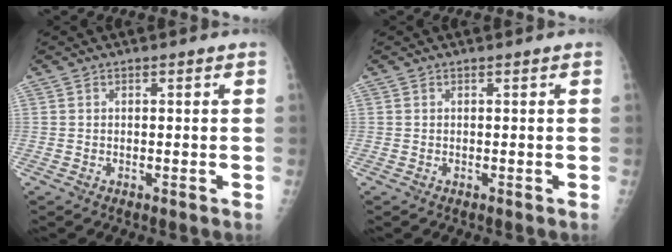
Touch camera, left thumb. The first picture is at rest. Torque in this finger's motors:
{"motor_torque": [1.09, 0.37, -0.04, -0.03, 0.00]}